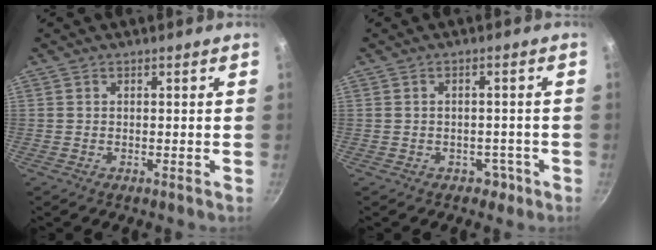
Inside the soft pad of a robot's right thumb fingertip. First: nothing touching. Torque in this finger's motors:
{"motor_torque": [-0.25, -0.01, 0.07, 0.38, -0.06]}